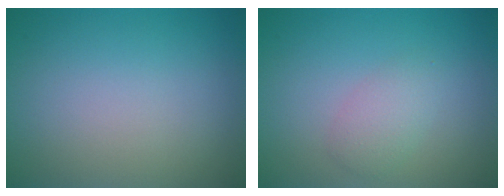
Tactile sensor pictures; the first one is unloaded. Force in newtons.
{"total": 2.0, "press": 2.0, "slide": 0.0}